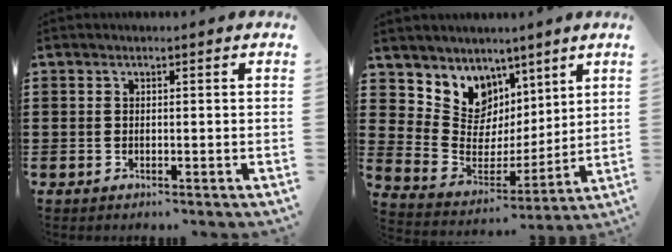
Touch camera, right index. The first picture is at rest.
{"total": 8.4, "force": [5.6, 6.3, 0.5], "torque": [-0.055, -0.069, 0.104]}